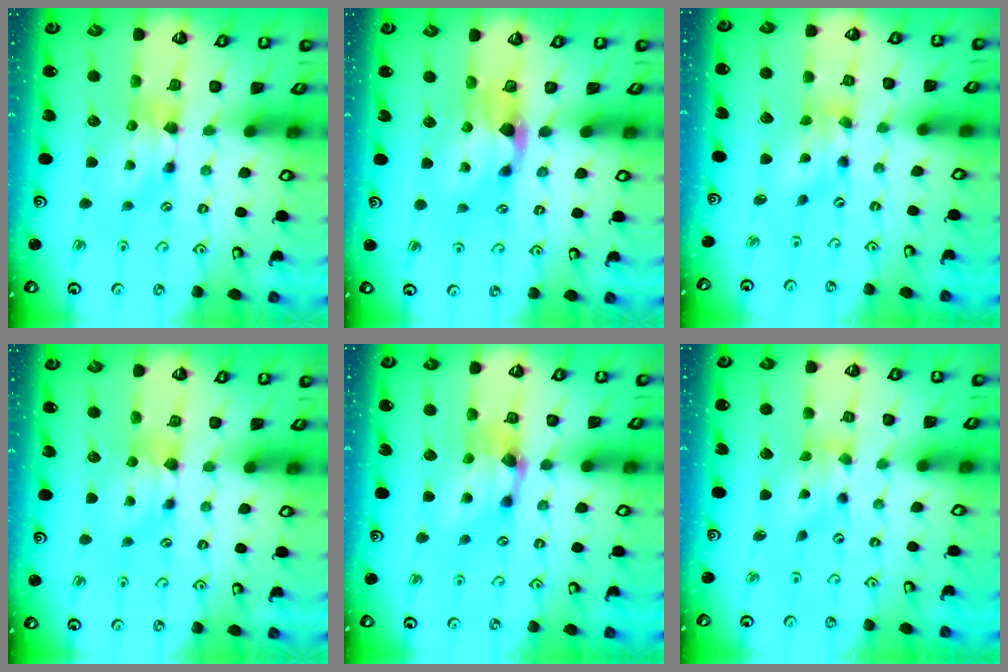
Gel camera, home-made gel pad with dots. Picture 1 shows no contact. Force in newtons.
{"total": 2.2, "press": 1.9, "slide": 1.2}
{"total": 4.1, "press": 3.5, "slide": 2.2}
{"total": 0.5, "press": 0.4, "slide": 0.3}
{"total": 3.9, "press": 3.2, "slide": 2.1}
{"total": 2.1, "press": 1.6, "slide": 1.3}